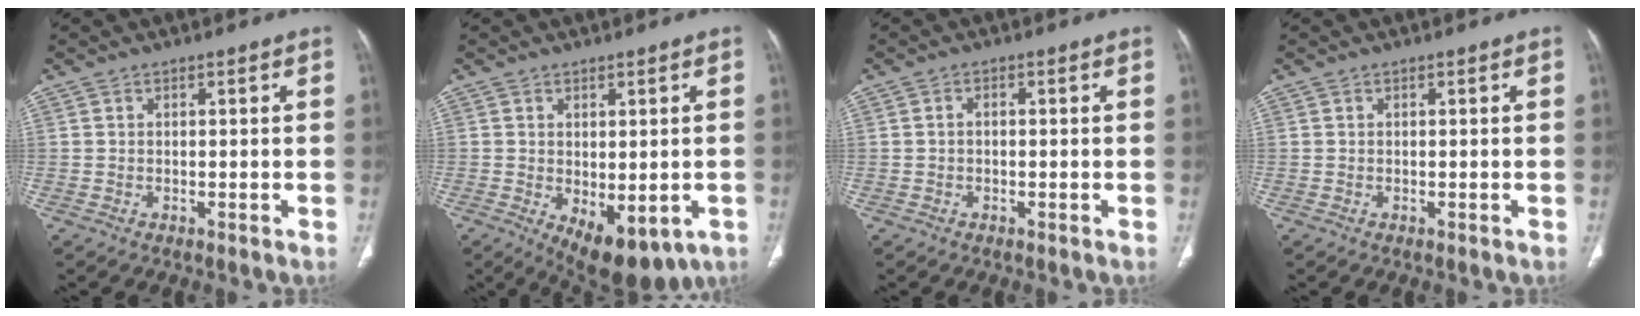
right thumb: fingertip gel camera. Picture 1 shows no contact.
{"total": 11.0, "force": [-4.3, 5.7, 8.4], "torque": [-0.097, -0.004, -0.043]}
{"total": 0.8, "force": [-0.2, 0.6, 0.5], "torque": [-0.008, 0.004, -0.005]}
{"total": 0.0}